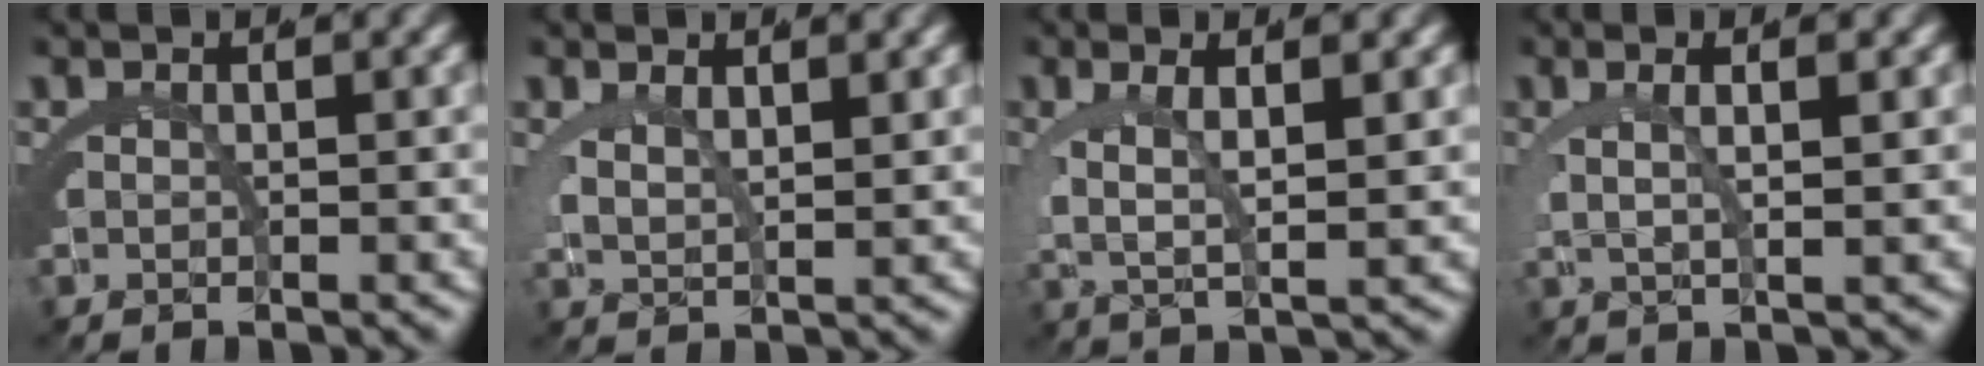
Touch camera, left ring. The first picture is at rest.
{"total": 2.4, "force": [1.0, 1.8, 1.2], "torque": [-0.028, -0.004, 0.016]}
{"total": 4.9, "force": [0.2, 2.7, 4.1], "torque": [-0.078, 0.003, 0.001]}
{"total": 3.9, "force": [0.7, 2.0, 3.2], "torque": [-0.049, 0.014, 0.003]}